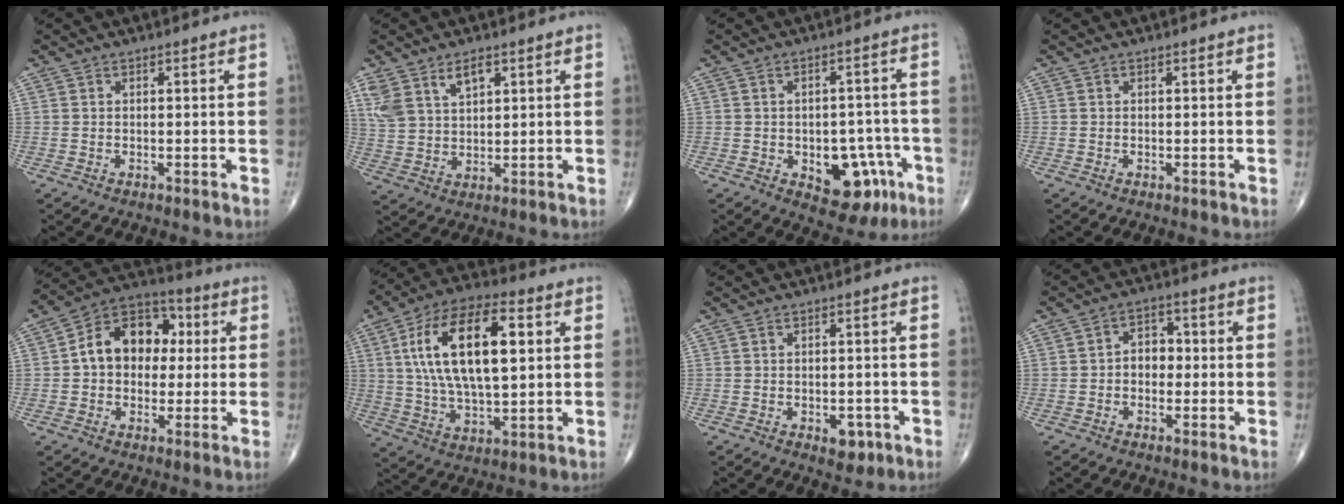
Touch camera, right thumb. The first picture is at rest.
{"total": 7.5, "force": [4.2, 4.1, 4.7], "torque": [-0.086, -0.012, 0.090]}
{"total": 11.9, "force": [-4.6, 7.3, 8.1], "torque": [-0.065, 0.033, -0.048]}
{"total": 0.0}
{"total": 14.2, "force": [1.5, 10.5, 9.4], "torque": [-0.111, 0.029, 0.013]}
{"total": 20.7, "force": [4.6, 9.4, 17.8], "torque": [-0.317, 0.006, 0.077]}
{"total": 3.9, "force": [-1.5, 2.3, 2.6], "torque": [-0.019, 0.004, -0.014]}
{"total": 4.9, "force": [-0.3, 3.6, 3.2], "torque": [-0.028, 0.018, -0.014]}